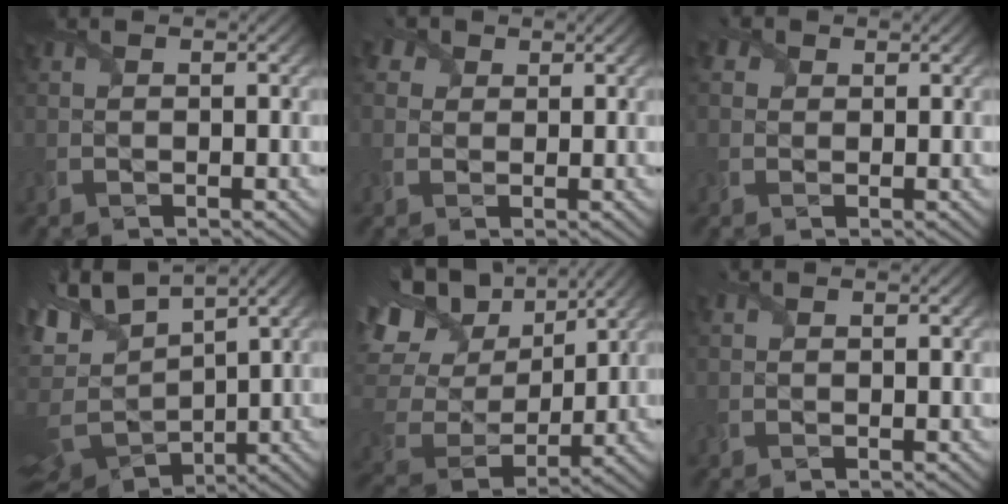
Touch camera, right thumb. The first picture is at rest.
{"total": 3.7, "force": [2.1, 2.8, 1.4], "torque": [-0.041, 0.001, 0.038]}
{"total": 2.4, "force": [1.1, 1.9, 0.9], "torque": [-0.027, 0.008, 0.016]}
{"total": 12.2, "force": [3.7, 7.0, 9.3], "torque": [-0.233, 0.000, 0.079]}
{"total": 16.1, "force": [7.5, 9.8, 10.3], "torque": [-0.258, 0.026, 0.139]}
{"total": 0.0}